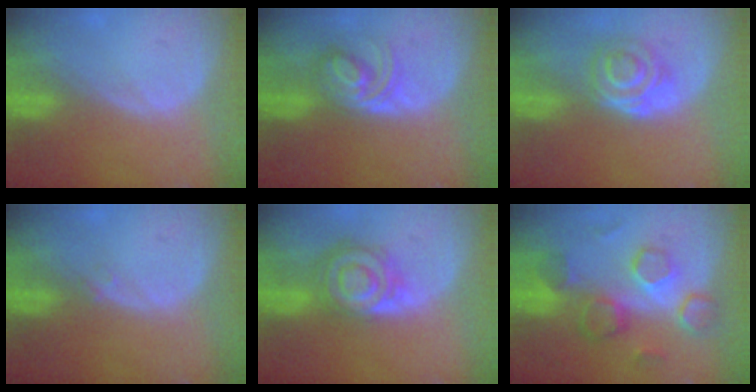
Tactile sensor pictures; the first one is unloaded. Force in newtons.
{"total": 5.6, "press": 5.4, "slide": 1.1}
{"total": 6.5, "press": 5.4, "slide": 3.7}
{"total": 0.8, "press": 0.7, "slide": 0.4}
{"total": 8.0, "press": 7.1, "slide": 3.6}
{"total": 8.7, "press": 8.4, "slide": 2.3}